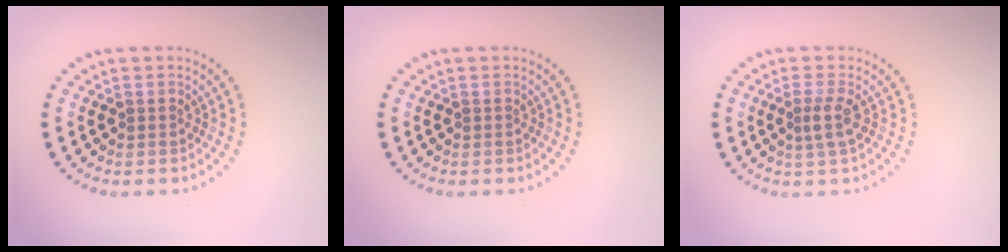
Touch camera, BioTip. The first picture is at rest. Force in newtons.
{"total": 0.0}
{"total": 1.9, "press": 1.5, "slide": 1.2}